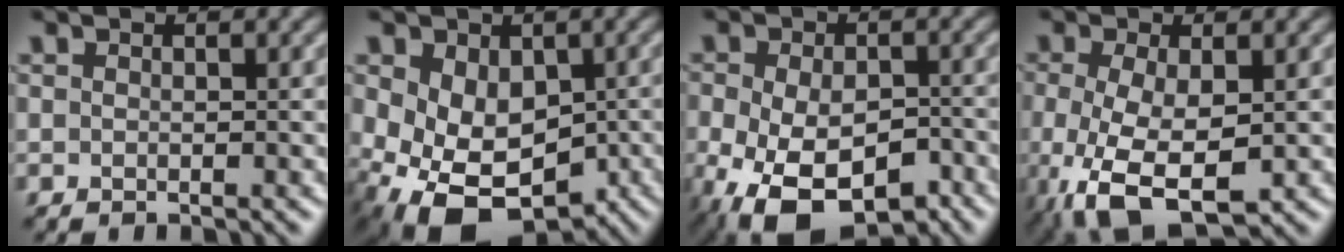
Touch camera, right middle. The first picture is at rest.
{"total": 9.2, "force": [-2.4, 6.2, 6.3], "torque": [-0.120, -0.032, -0.026]}
{"total": 11.4, "force": [-5.5, 6.4, 7.7], "torque": [-0.148, -0.044, -0.083]}
{"total": 6.7, "force": [-1.9, 3.0, 5.7], "torque": [-0.131, -0.017, -0.030]}